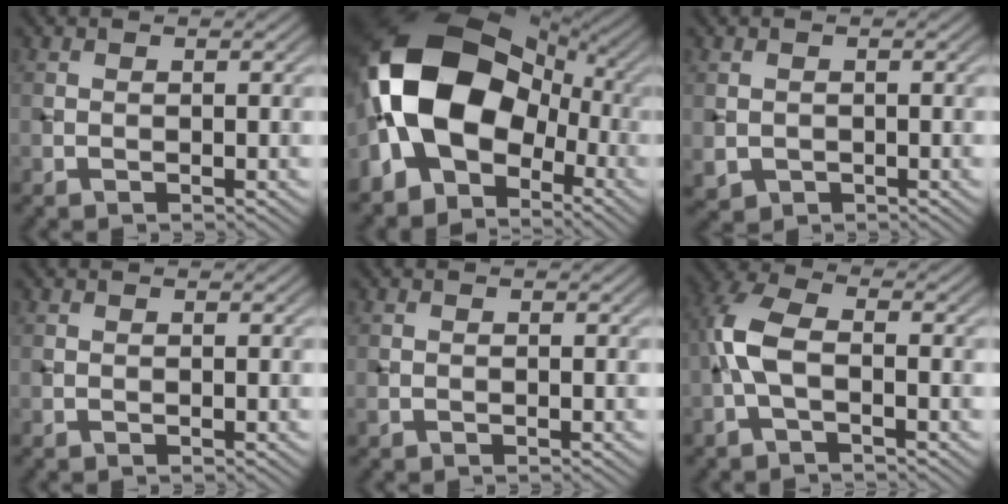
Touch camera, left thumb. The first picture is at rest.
{"total": 18.4, "force": [-1.8, 12.5, 13.3], "torque": [-0.287, 0.007, -0.042]}
{"total": 1.7, "force": [-0.2, 1.6, 0.6], "torque": [-0.020, -0.014, -0.001]}
{"total": 0.0}
{"total": 0.7, "force": [-0.3, 0.5, 0.3], "torque": [-0.007, -0.003, -0.007]}
{"total": 5.4, "force": [-1.2, 2.4, 4.7], "torque": [-0.120, 0.011, -0.036]}